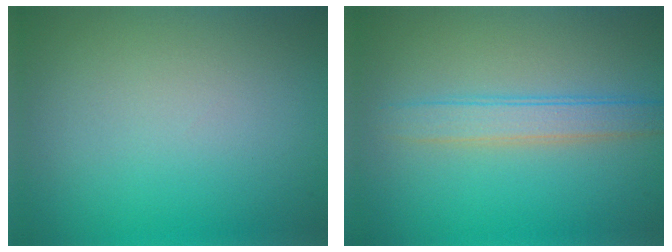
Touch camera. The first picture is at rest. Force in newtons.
{"total": 2.8, "press": 2.8, "slide": 0.1}